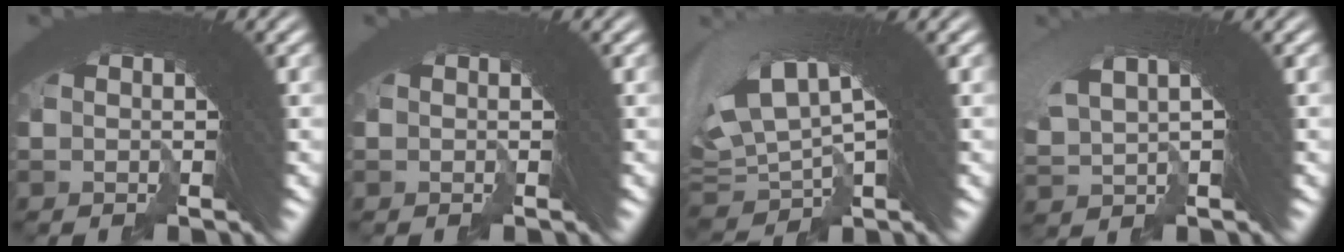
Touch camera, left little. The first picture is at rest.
{"total": 1.1, "force": [-0.7, -0.2, -0.9], "torque": [0.016, -0.003, -0.011]}
{"total": 5.3, "force": [2.7, 3.7, 2.8], "torque": [-0.063, 0.001, 0.054]}
{"total": 2.8, "force": [2.7, 0.4, 0.0], "torque": [0.012, 0.019, 0.044]}